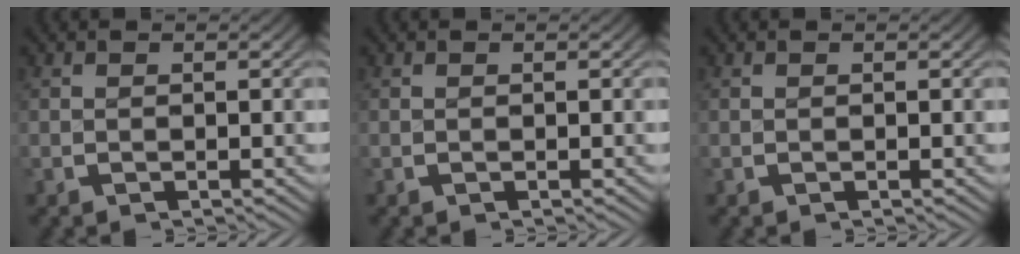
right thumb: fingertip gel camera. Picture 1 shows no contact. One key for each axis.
{"total": 0.0}
{"total": 0.0}